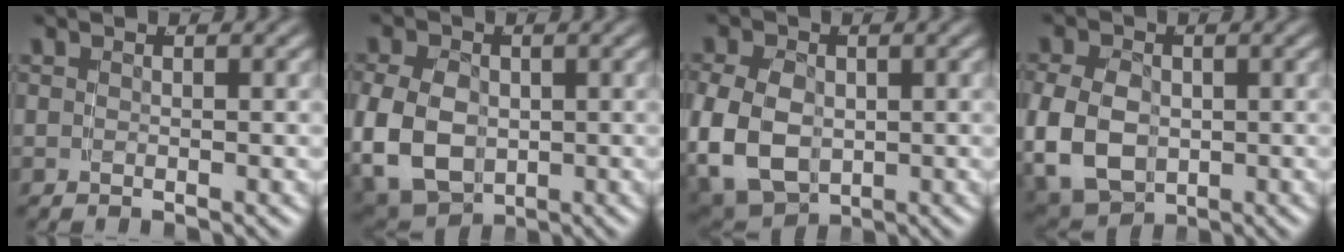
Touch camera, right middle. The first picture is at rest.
{"total": 9.2, "force": [-0.8, 7.7, 5.0], "torque": [-0.122, -0.039, 0.003]}
{"total": 9.2, "force": [-0.9, 7.7, 5.0], "torque": [-0.126, -0.039, 0.004]}
{"total": 8.3, "force": [-0.6, 6.9, 4.6], "torque": [-0.113, -0.035, 0.006]}